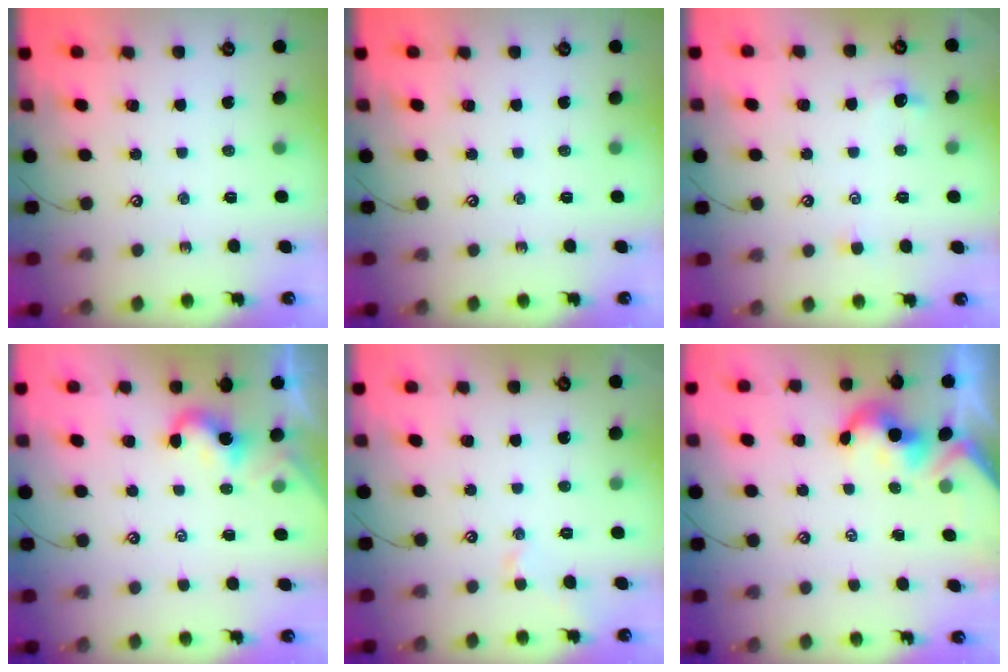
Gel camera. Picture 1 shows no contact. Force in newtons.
{"total": 0.0}
{"total": 0.0}
{"total": 1.2, "press": 1.2, "slide": 0.2}
{"total": 1.2, "press": 0.9, "slide": 0.7}
{"total": 2.0, "press": 1.9, "slide": 0.5}